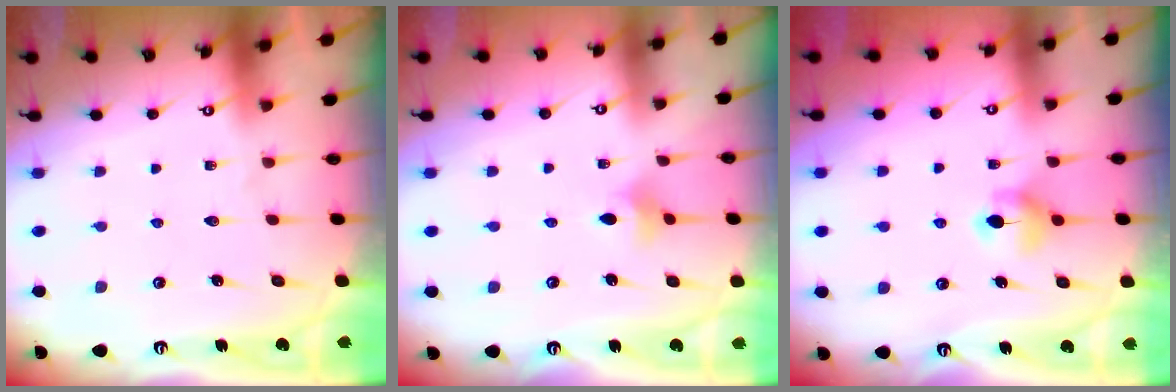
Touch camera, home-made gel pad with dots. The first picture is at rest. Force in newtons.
{"total": 5.4, "press": 5.3, "slide": 1.0}
{"total": 5.9, "press": 5.9, "slide": 0.8}